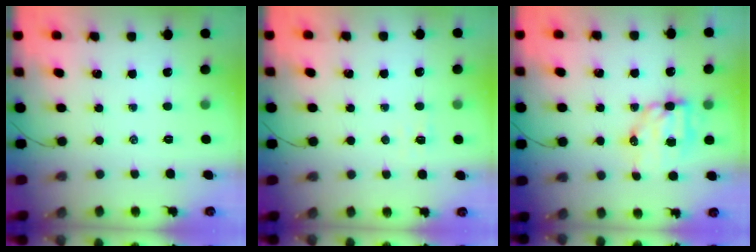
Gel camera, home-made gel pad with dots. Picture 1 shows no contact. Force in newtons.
{"total": 2.3, "press": 2.1, "slide": 0.8}
{"total": 8.5, "press": 8.3, "slide": 1.7}